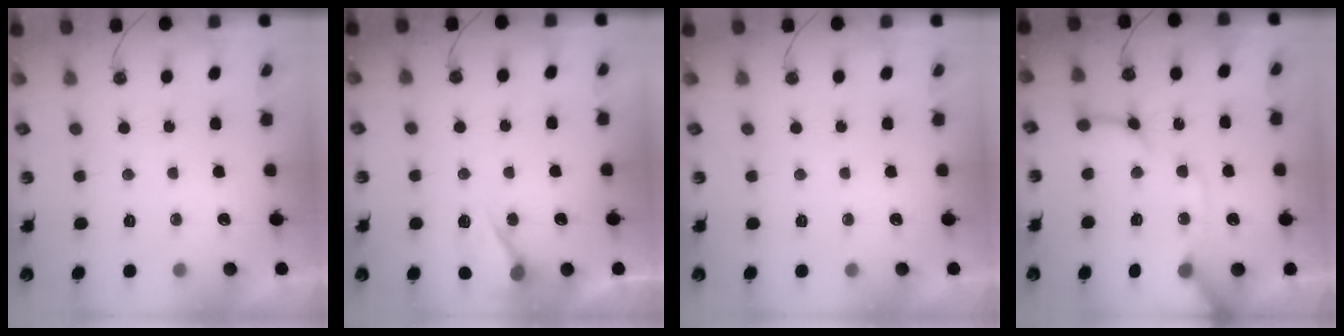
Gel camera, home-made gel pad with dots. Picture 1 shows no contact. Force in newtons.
{"total": 8.9, "press": 8.8, "slide": 1.5}
{"total": 0.0}
{"total": 13.1, "press": 13.0, "slide": 1.7}